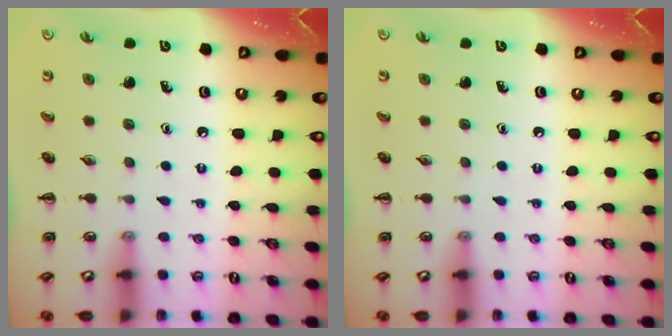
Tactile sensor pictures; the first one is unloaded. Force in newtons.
{"total": 0.0}